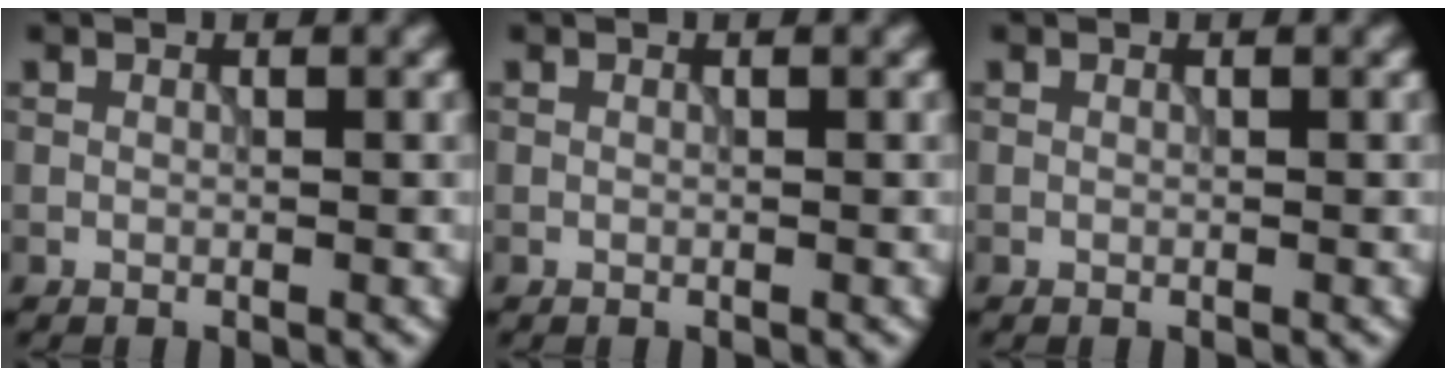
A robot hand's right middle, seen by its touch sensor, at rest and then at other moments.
{"total": 0.0}
{"total": 0.0}